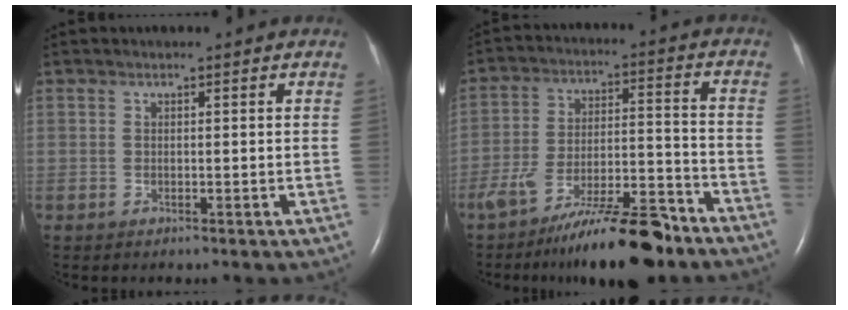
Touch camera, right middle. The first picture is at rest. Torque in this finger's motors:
{"motor_torque": [1.07, -1.07, 0.37, 0.18]}